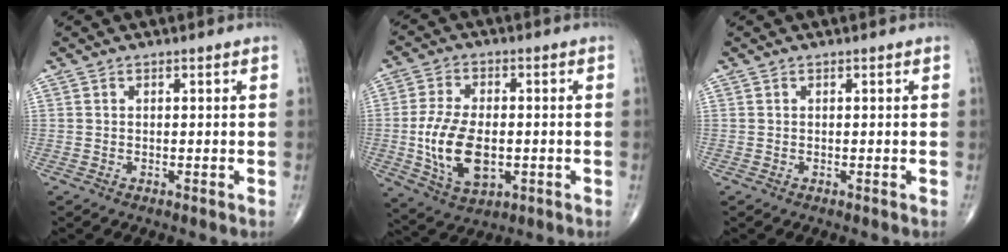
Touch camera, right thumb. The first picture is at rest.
{"total": 12.8, "force": [-1.8, 7.3, 10.4], "torque": [-0.197, -0.003, -0.024]}
{"total": 0.0}